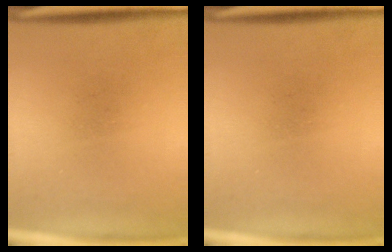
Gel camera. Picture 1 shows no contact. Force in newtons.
{"total": 0.0}